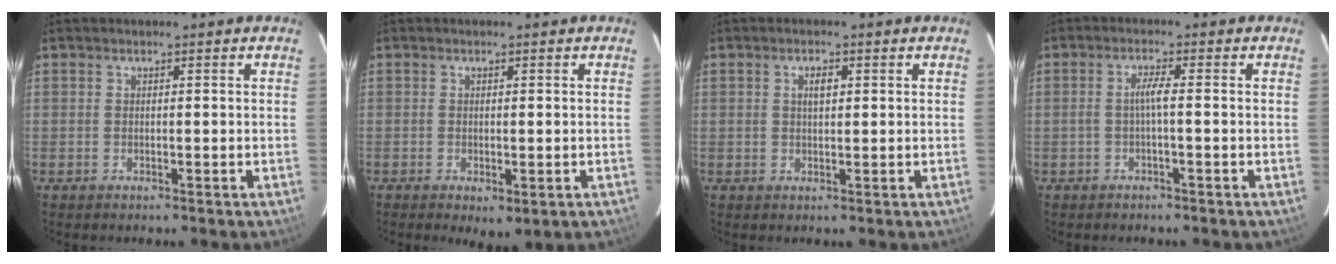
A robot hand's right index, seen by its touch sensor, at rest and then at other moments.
{"total": 3.4, "force": [-0.9, 1.5, 2.9], "torque": [-0.050, -0.014, -0.007]}
{"total": 2.4, "force": [0.7, 1.2, 1.9], "torque": [-0.032, 0.006, 0.012]}
{"total": 2.4, "force": [-0.6, -0.2, 2.3], "torque": [-0.045, 0.004, -0.012]}